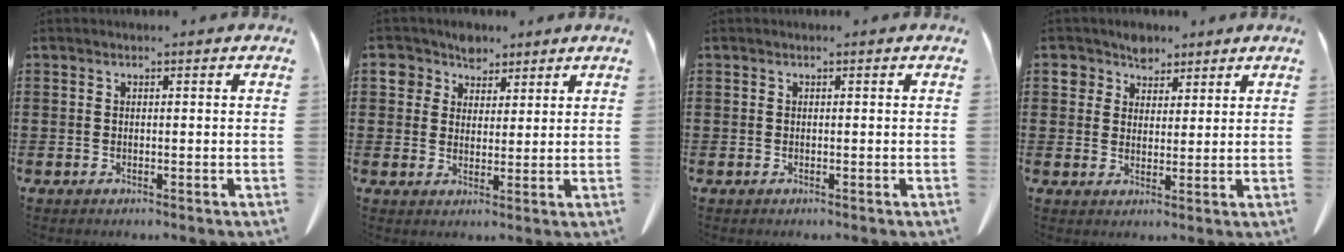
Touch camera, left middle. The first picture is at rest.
{"total": 5.0, "force": [3.4, 3.5, 0.8], "torque": [-0.033, 0.000, 0.062]}
{"total": 0.0}
{"total": 4.5, "force": [3.3, 3.0, 0.8], "torque": [-0.027, 0.005, 0.061]}